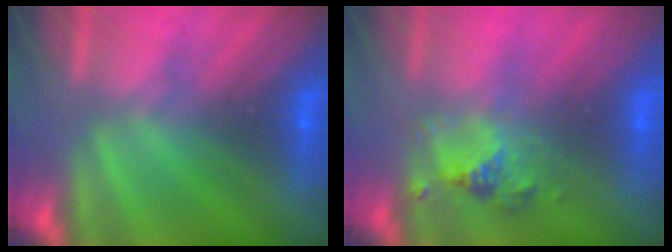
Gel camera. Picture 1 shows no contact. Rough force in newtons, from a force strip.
{"total": 2.4}